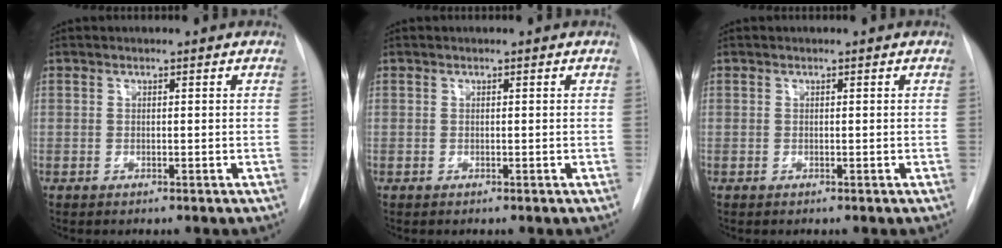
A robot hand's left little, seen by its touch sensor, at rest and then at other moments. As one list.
[{"total": 0.0}, {"total": 0.0}]